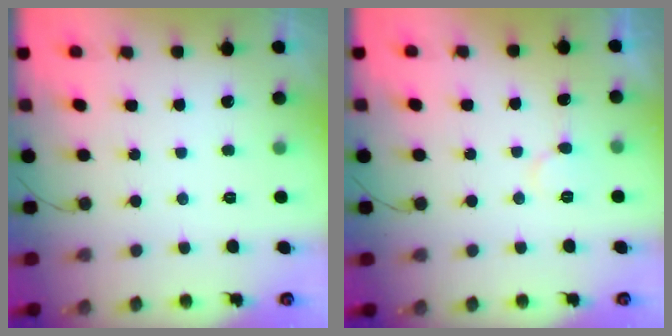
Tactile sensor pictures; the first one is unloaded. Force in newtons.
{"total": 4.9, "press": 4.9, "slide": 0.5}